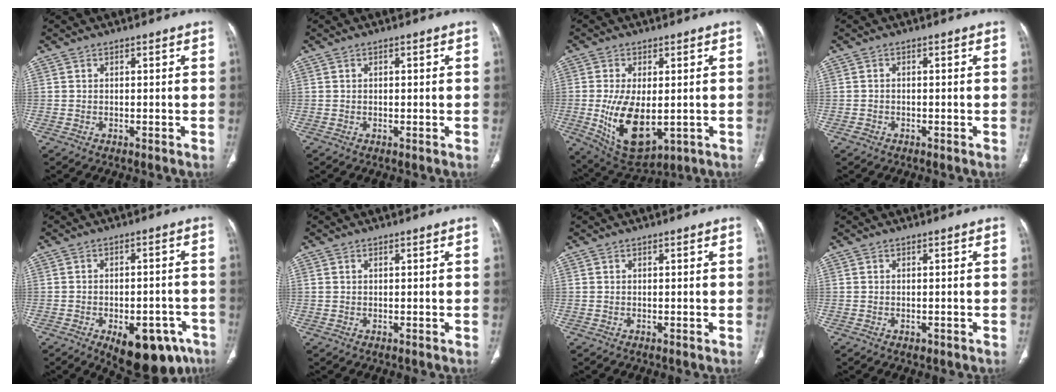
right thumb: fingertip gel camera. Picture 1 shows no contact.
{"total": 0.8, "force": [0.2, 0.3, 0.7], "torque": [-0.014, 0.001, 0.005]}
{"total": 13.0, "force": [-1.8, 6.8, 10.9], "torque": [-0.191, -0.018, -0.007]}
{"total": 1.1, "force": [-0.7, 0.8, 0.3], "torque": [-0.008, 0.004, -0.014]}
{"total": 14.8, "force": [-7.8, 7.3, 10.2], "torque": [-0.091, 0.030, -0.093]}
{"total": 0.6, "force": [0.4, 0.3, 0.4], "torque": [-0.011, 0.006, 0.009]}
{"total": 0.0}
{"total": 0.7, "force": [-0.3, 0.5, 0.3], "torque": [-0.005, 0.000, 0.000]}